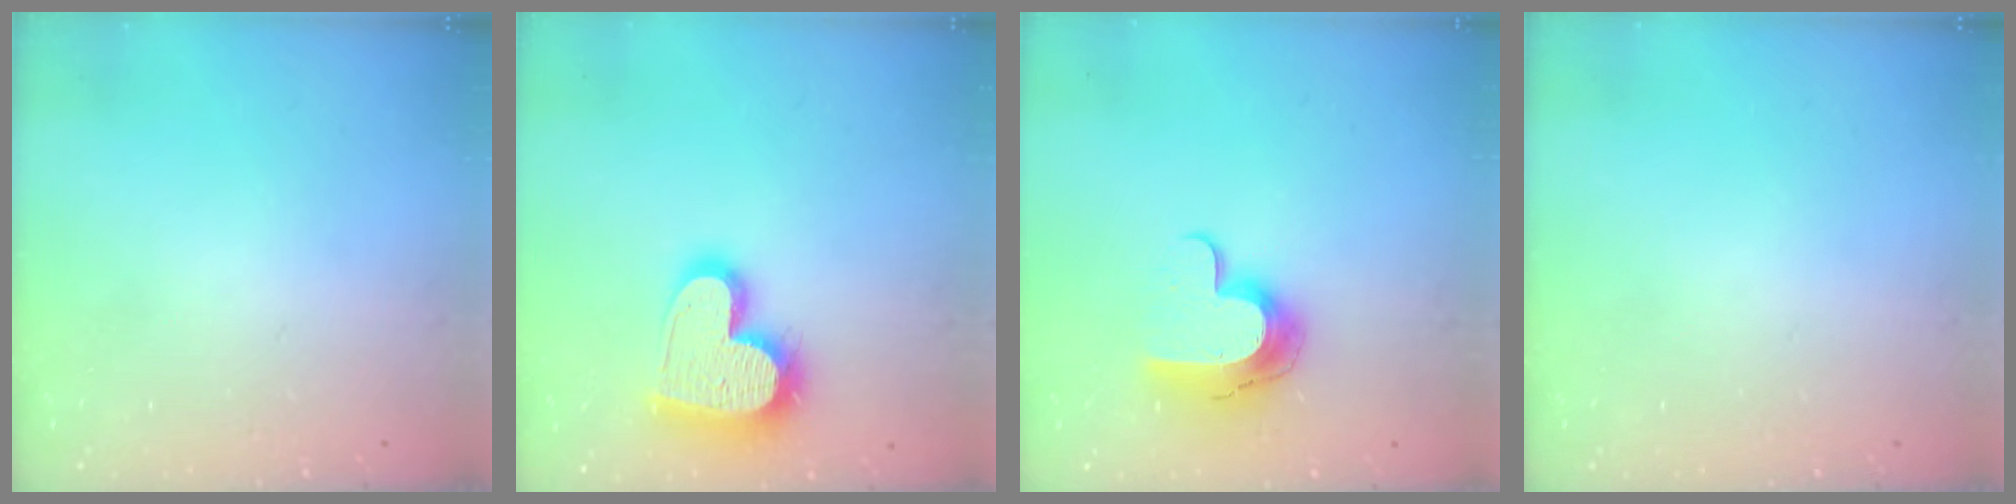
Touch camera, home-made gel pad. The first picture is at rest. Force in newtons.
{"total": 20.9, "press": 20.8, "slide": 1.6}
{"total": 12.0, "press": 11.9, "slide": 0.9}
{"total": 0.0}